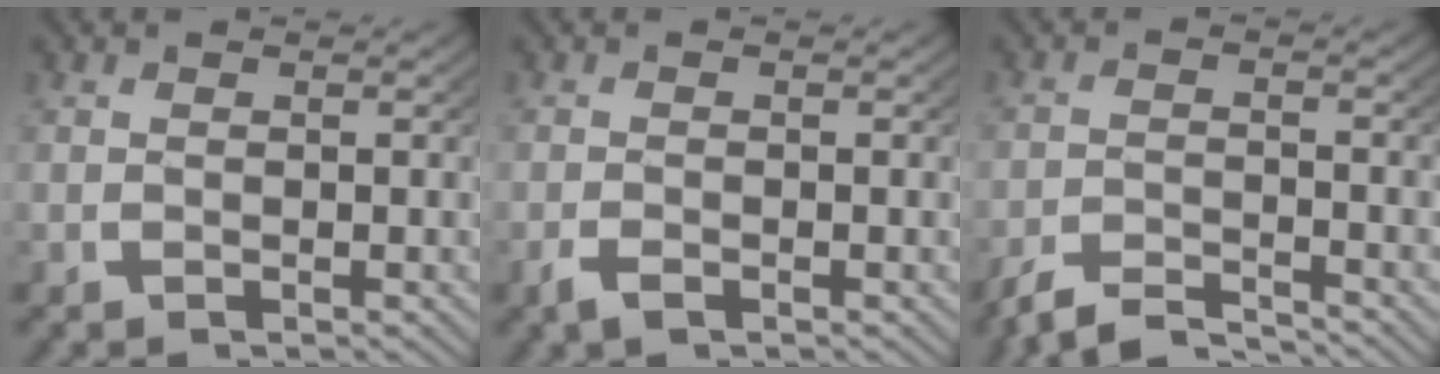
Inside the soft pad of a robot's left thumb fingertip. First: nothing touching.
{"total": 1.3, "force": [-0.9, 0.6, 0.7], "torque": [-0.017, -0.004, -0.018]}
{"total": 3.8, "force": [-3.5, 0.9, 1.1], "torque": [-0.023, -0.007, -0.067]}